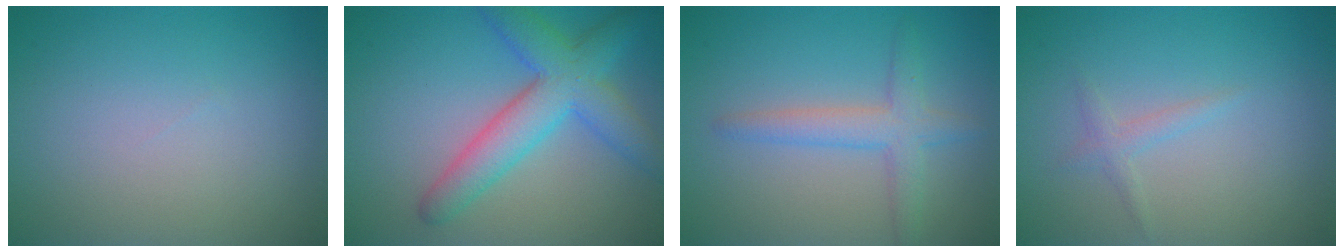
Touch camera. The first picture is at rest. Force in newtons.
{"total": 4.8, "press": 4.8, "slide": 0.2}
{"total": 3.2, "press": 3.2, "slide": 0.1}
{"total": 1.1, "press": 1.1, "slide": 0.1}